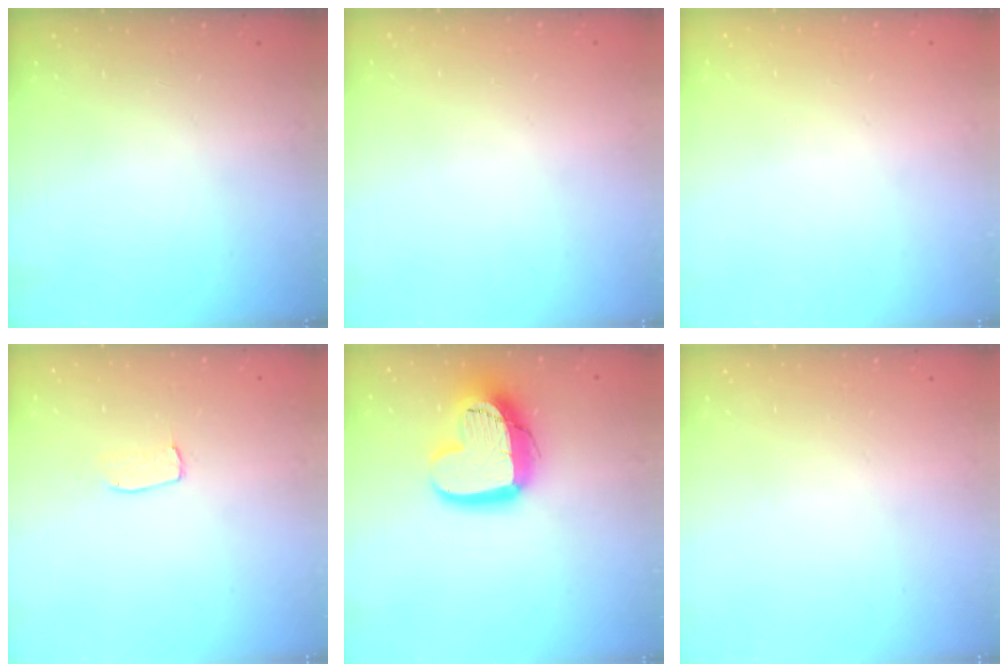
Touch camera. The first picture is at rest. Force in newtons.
{"total": 0.0}
{"total": 0.0}
{"total": 3.3, "press": 3.3, "slide": 0.2}
{"total": 16.8, "press": 16.7, "slide": 1.5}
{"total": 0.0}